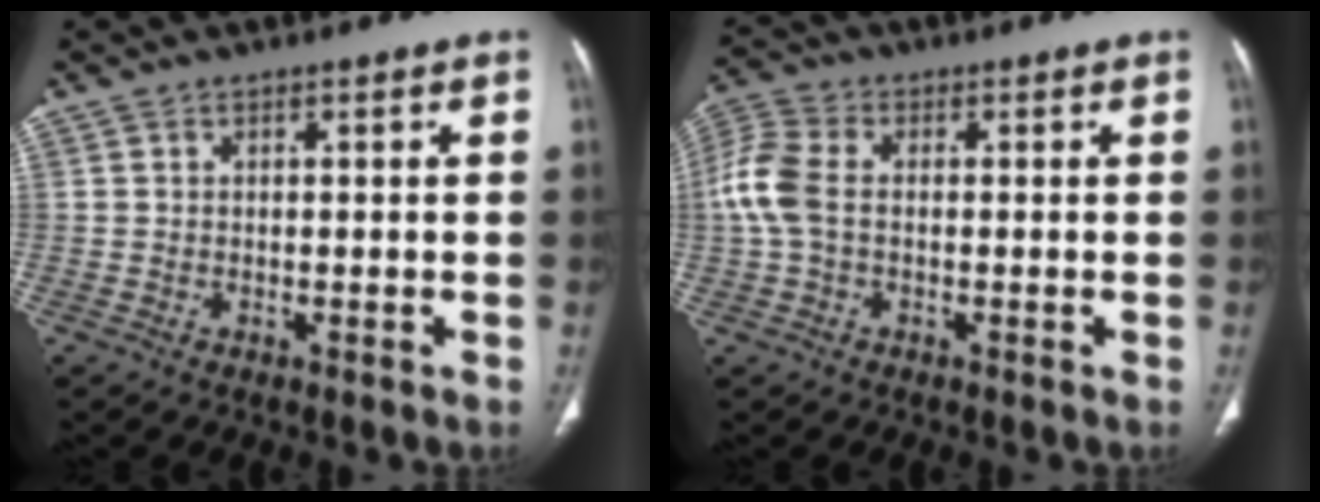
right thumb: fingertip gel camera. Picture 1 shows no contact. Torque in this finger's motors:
{"motor_torque": [0.15, 0.15, 0.76, 0.22, 0.22]}